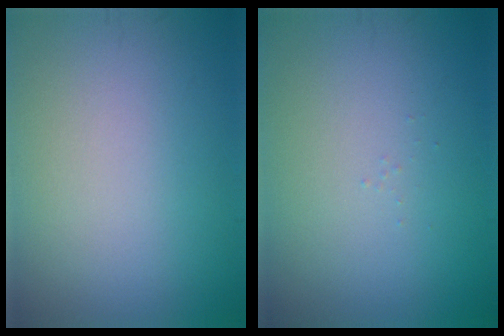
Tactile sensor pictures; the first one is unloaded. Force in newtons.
{"total": 0.0}